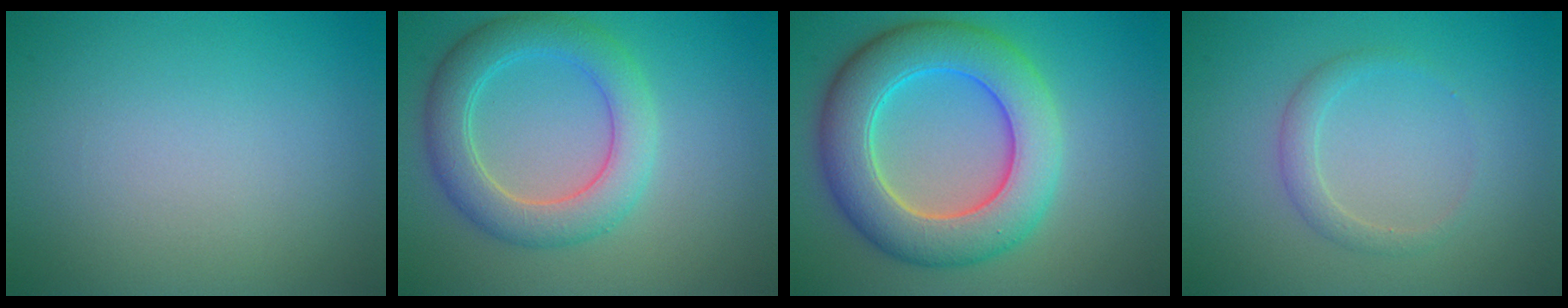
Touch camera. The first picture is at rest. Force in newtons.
{"total": 5.2, "press": 5.2, "slide": 0.5}
{"total": 8.9, "press": 8.9, "slide": 0.0}
{"total": 1.6, "press": 1.6, "slide": 0.1}